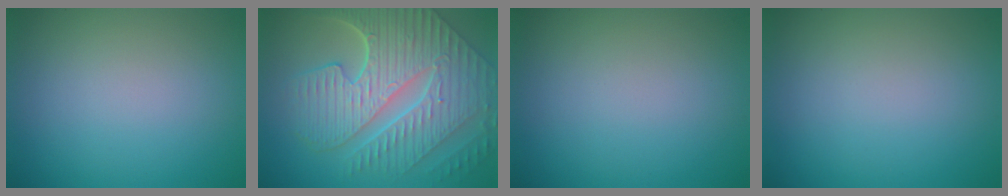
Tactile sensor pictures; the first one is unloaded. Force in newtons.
{"total": 10.2, "press": 6.9, "slide": 7.4}
{"total": 0.0}
{"total": 0.0}